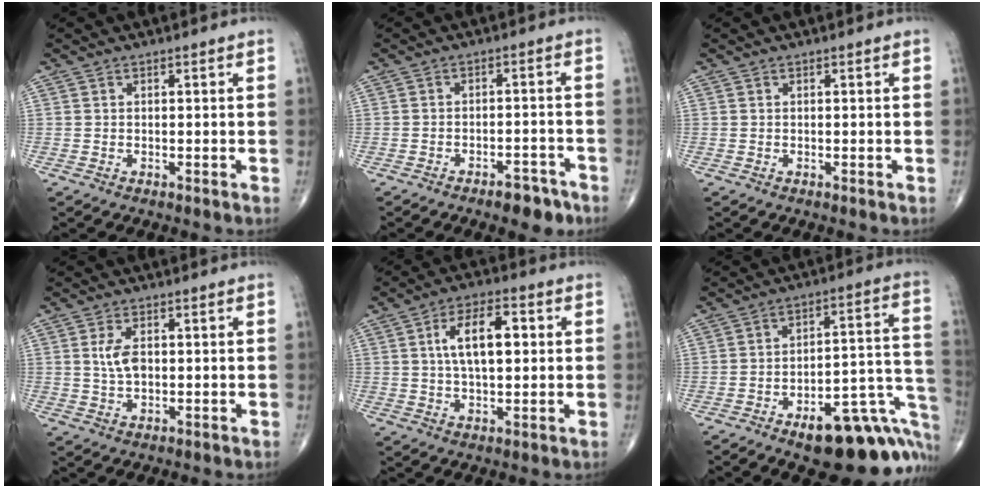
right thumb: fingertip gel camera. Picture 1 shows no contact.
{"total": 5.2, "force": [-3.7, 2.2, 2.9], "torque": [-0.027, 0.025, -0.052]}
{"total": 0.0}
{"total": 4.2, "force": [0.5, 2.3, 3.5], "torque": [-0.068, 0.000, 0.011]}
{"total": 10.2, "force": [1.8, 4.9, 8.8], "torque": [-0.138, 0.010, 0.028]}
{"total": 22.2, "force": [-10.6, 9.0, 17.3], "torque": [-0.137, 0.089, -0.135]}